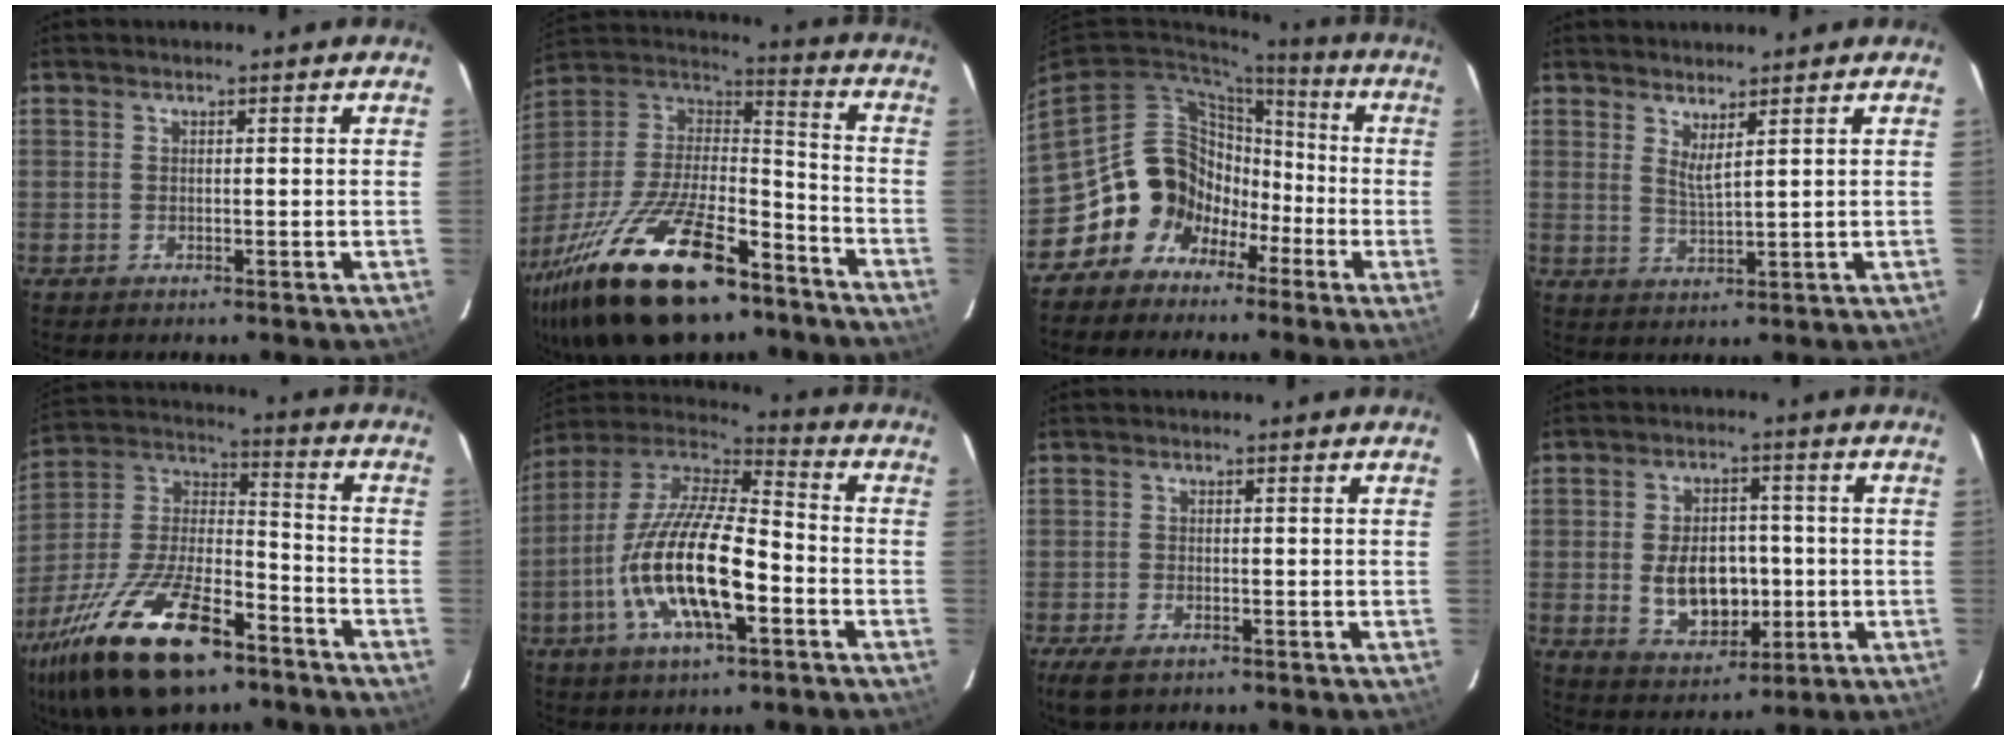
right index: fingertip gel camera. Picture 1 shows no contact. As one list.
[{"total": 31.8, "force": [-20.4, 12.8, 20.9], "torque": [-0.420, -0.031, -0.327]}, {"total": 14.7, "force": [-5.8, 12.4, 5.4], "torque": [-0.119, 0.039, -0.097]}, {"total": 2.9, "force": [2.1, -0.1, 2.0], "torque": [-0.039, -0.009, 0.033]}, {"total": 26.3, "force": [-16.0, 10.6, 18.0], "torque": [-0.365, -0.019, -0.275]}, {"total": 20.1, "force": [-6.5, 6.7, 17.8], "torque": [-0.348, -0.020, -0.127]}, {"total": 4.6, "force": [-3.0, 2.1, 2.7], "torque": [-0.069, -0.015, -0.056]}, {"total": 10.7, "force": [-1.4, 7.2, 7.8], "torque": [-0.151, 0.004, -0.004]}]